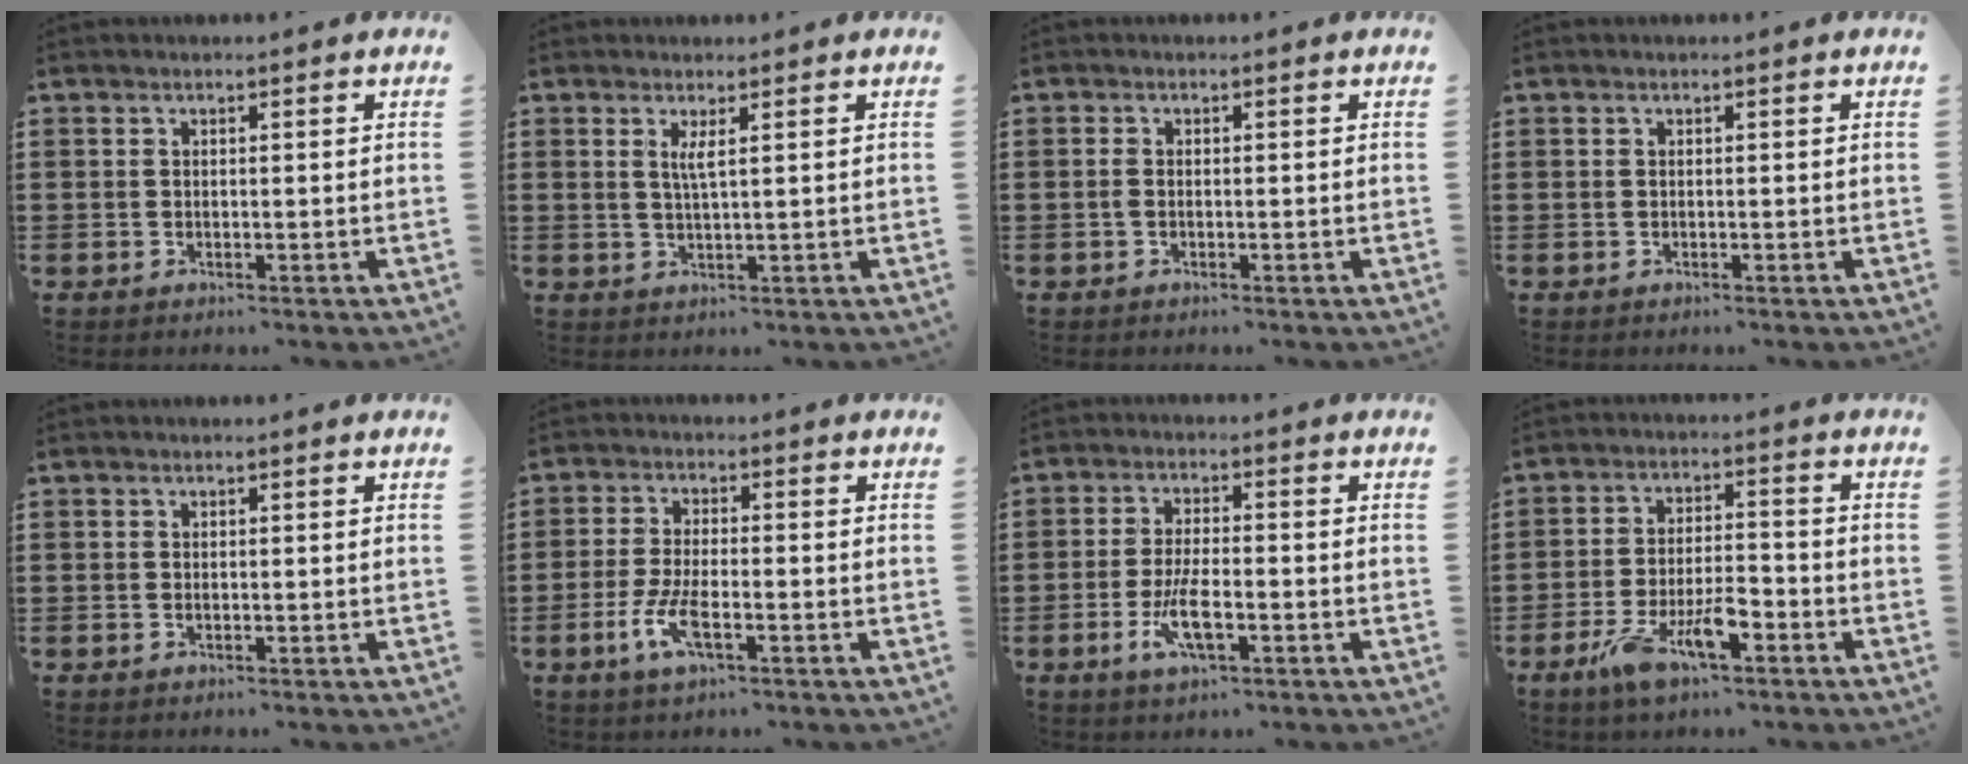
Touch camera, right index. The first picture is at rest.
{"total": 2.1, "force": [0.8, 0.0, 2.0], "torque": [-0.042, -0.003, 0.012]}
{"total": 0.9, "force": [-0.3, 0.4, 0.8], "torque": [-0.024, -0.005, -0.008]}
{"total": 0.0}
{"total": 0.0}
{"total": 5.9, "force": [-2.4, 1.8, 5.1], "torque": [-0.116, -0.011, -0.049]}
{"total": 6.2, "force": [-2.3, 1.8, 5.4], "torque": [-0.114, -0.009, -0.045]}
{"total": 8.2, "force": [-4.4, 2.6, 6.4], "torque": [-0.133, -0.001, -0.081]}